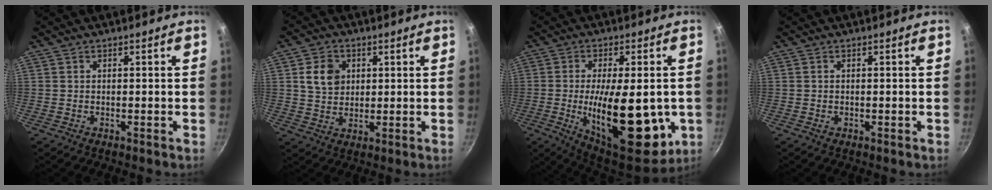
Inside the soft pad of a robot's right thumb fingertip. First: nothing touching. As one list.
[{"total": 7.1, "force": [1.9, 5.8, 3.7], "torque": [-0.045, 0.001, 0.033]}, {"total": 23.2, "force": [-4.0, 9.9, 20.6], "torque": [-0.283, -0.009, -0.045]}, {"total": 0.0}]